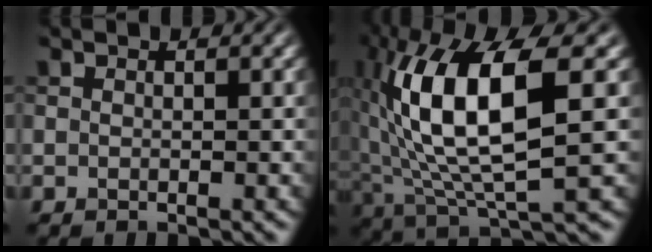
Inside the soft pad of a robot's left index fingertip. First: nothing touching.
{"total": 11.9, "force": [1.6, 3.8, 11.2], "torque": [-0.212, 0.005, 0.032]}